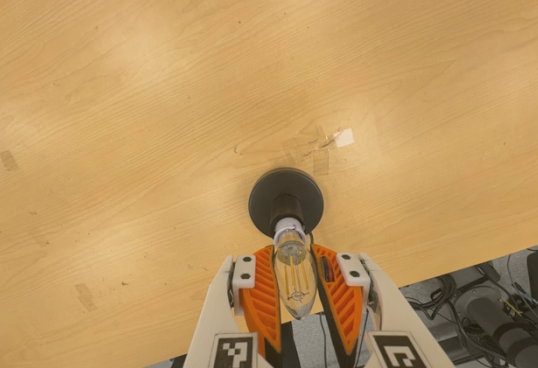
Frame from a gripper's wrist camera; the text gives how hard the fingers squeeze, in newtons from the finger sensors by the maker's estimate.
{"total": 13.3, "left": 12.6, "right": 14.1}